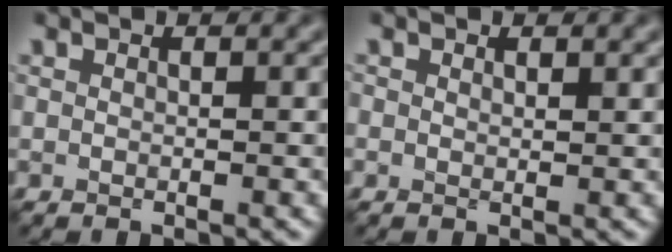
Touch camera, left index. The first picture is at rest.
{"total": 0.8, "force": [0.4, 0.4, 0.5], "torque": [-0.007, 0.001, 0.008]}